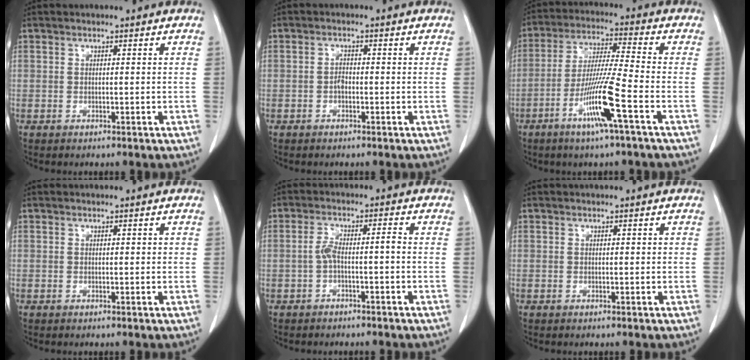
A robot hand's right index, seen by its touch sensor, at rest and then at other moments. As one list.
[{"total": 1.2, "force": [-0.5, 0.6, 1.0], "torque": [-0.018, 0.004, -0.010]}, {"total": 11.1, "force": [-4.9, -1.0, 9.9], "torque": [-0.194, -0.014, -0.097]}, {"total": 0.7, "force": [0.2, 0.4, 0.6], "torque": [-0.007, 0.003, 0.005]}, {"total": 3.5, "force": [-1.0, 0.6, 3.3], "torque": [-0.066, 0.017, -0.017]}, {"total": 0.0}]